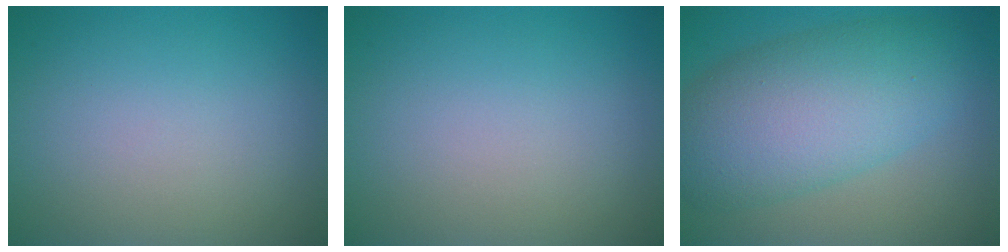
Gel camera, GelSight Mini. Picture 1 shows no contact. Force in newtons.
{"total": 0.0}
{"total": 9.1, "press": 9.1, "slide": 0.1}